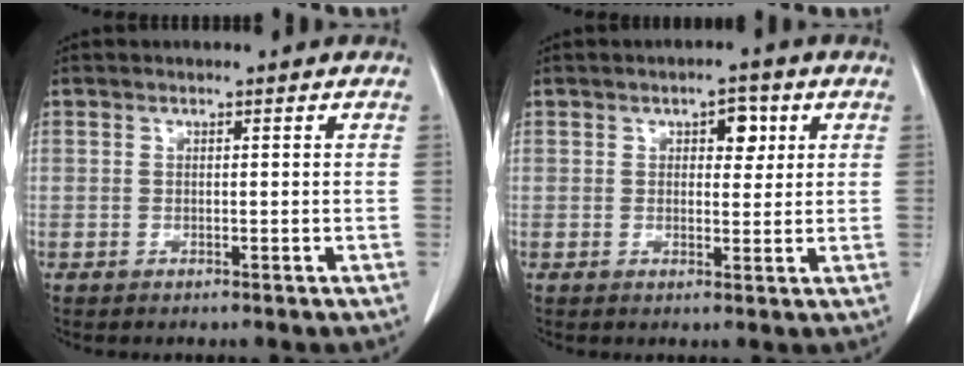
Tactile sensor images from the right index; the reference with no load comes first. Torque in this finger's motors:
{"motor_torque": [0.15, 0.12, 0.00, 0.03]}